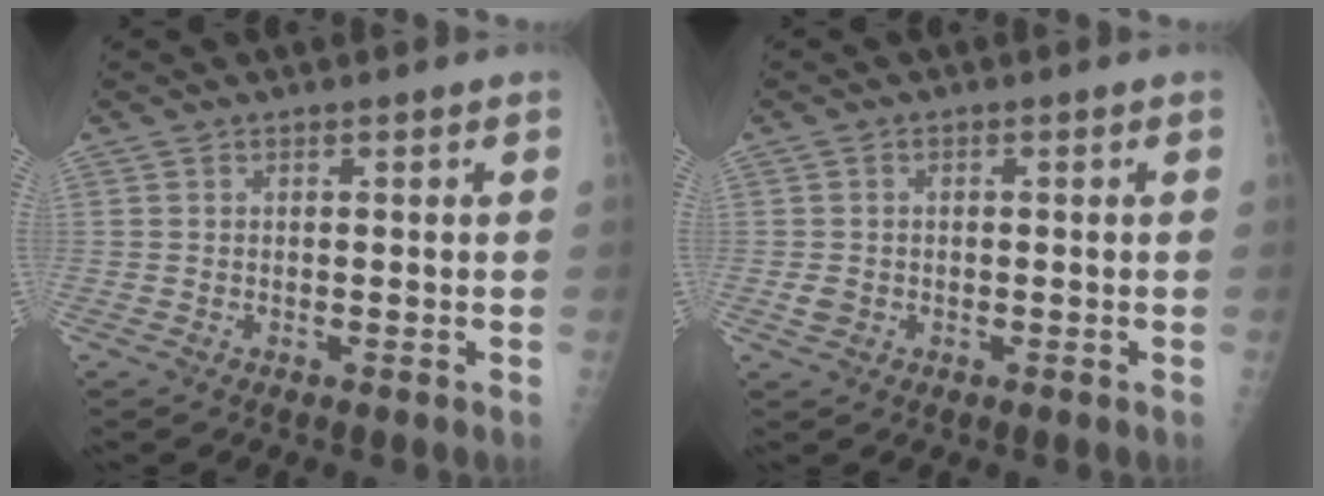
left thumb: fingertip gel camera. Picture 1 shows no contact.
{"total": 2.1, "force": [-0.5, 1.8, 0.9], "torque": [-0.013, 0.002, -0.005]}